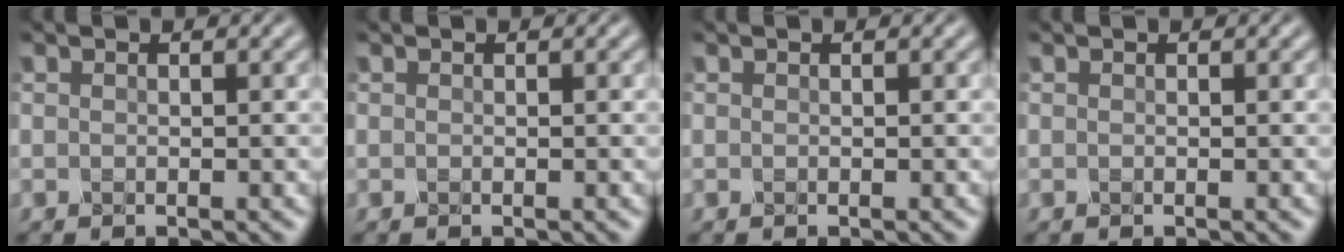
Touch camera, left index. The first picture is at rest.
{"total": 0.0}
{"total": 0.0}
{"total": 0.0}